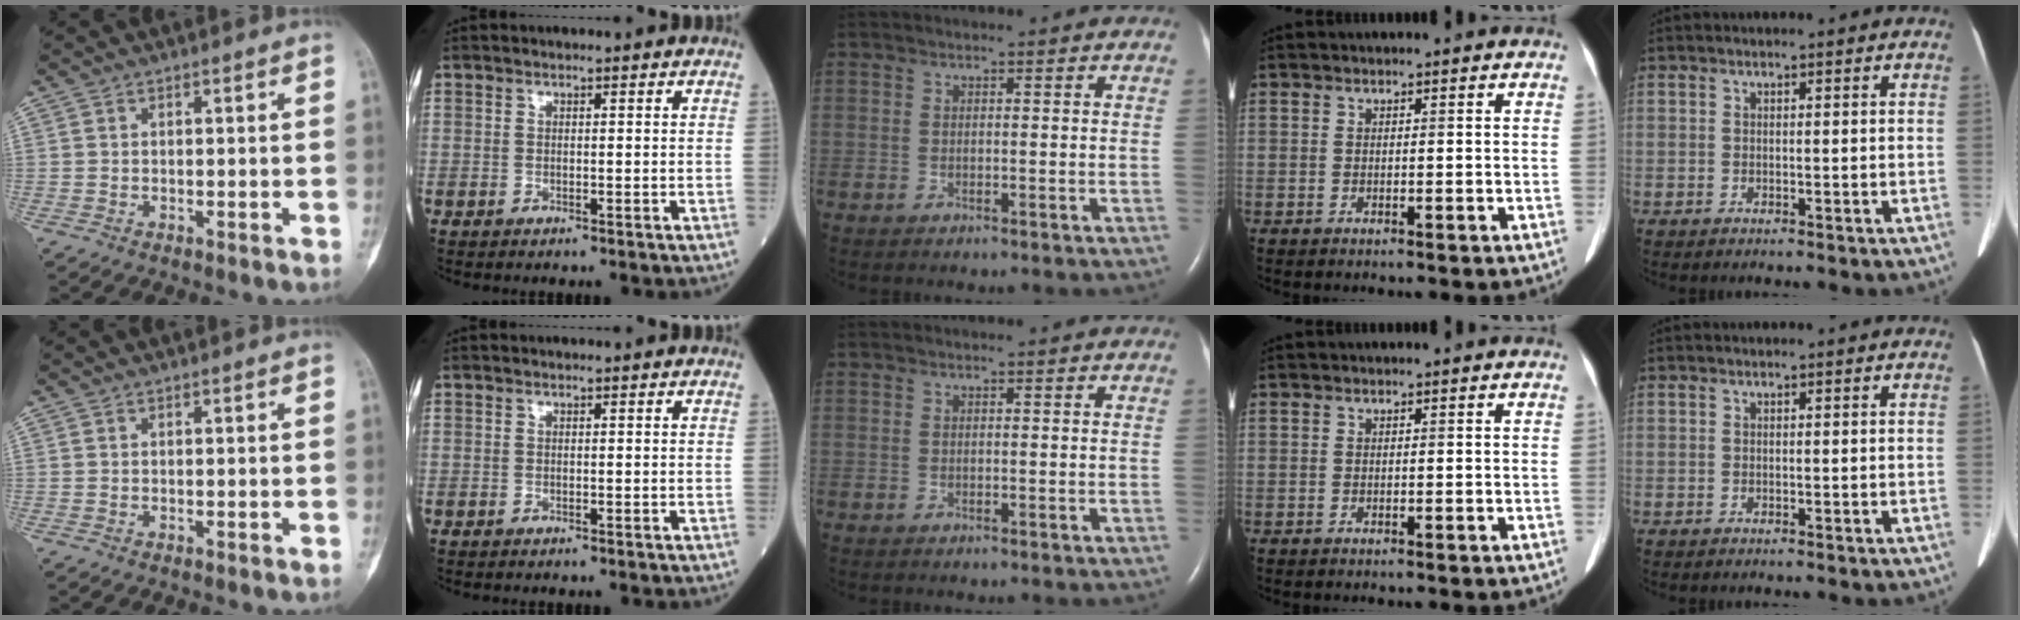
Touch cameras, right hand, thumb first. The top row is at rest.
{}